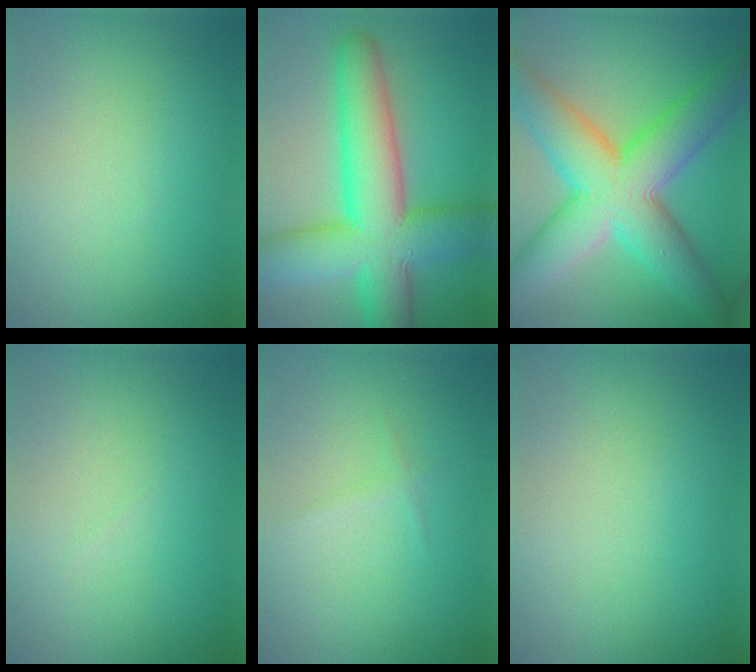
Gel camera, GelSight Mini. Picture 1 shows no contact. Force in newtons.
{"total": 12.2, "press": 12.2, "slide": 0.4}
{"total": 12.1, "press": 12.1, "slide": 0.2}
{"total": 0.0}
{"total": 0.6, "press": 0.6, "slide": 0.1}
{"total": 0.0}